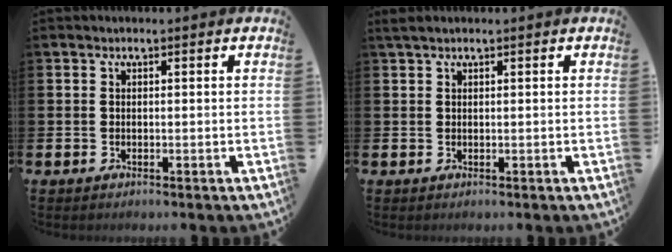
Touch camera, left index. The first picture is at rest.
{"total": 1.0, "force": [0.8, 0.1, 0.6], "torque": [-0.014, 0.004, 0.014]}